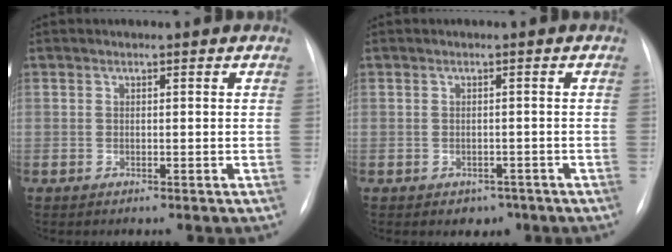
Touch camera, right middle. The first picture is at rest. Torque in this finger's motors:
{"motor_torque": [0.36, -0.28, 0.15, 0.01]}